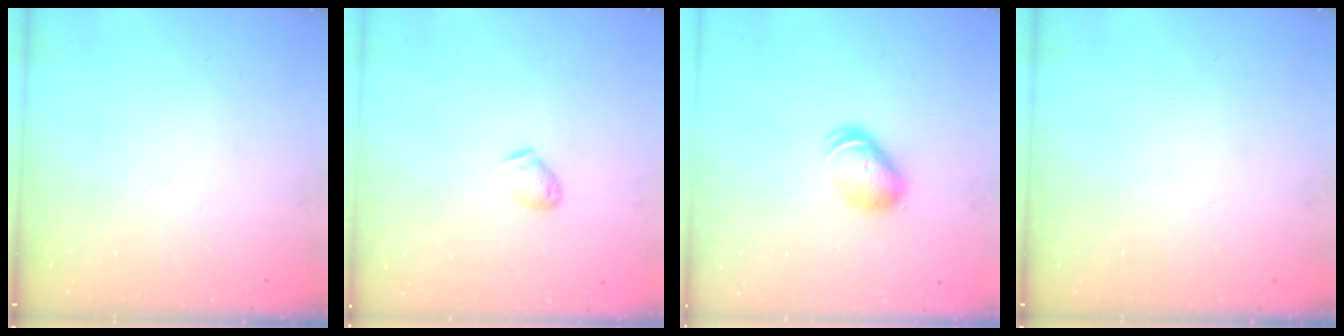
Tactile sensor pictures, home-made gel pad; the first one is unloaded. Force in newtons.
{"total": 3.7, "press": 3.7, "slide": 0.6}
{"total": 7.8, "press": 7.8, "slide": 0.5}
{"total": 0.0}